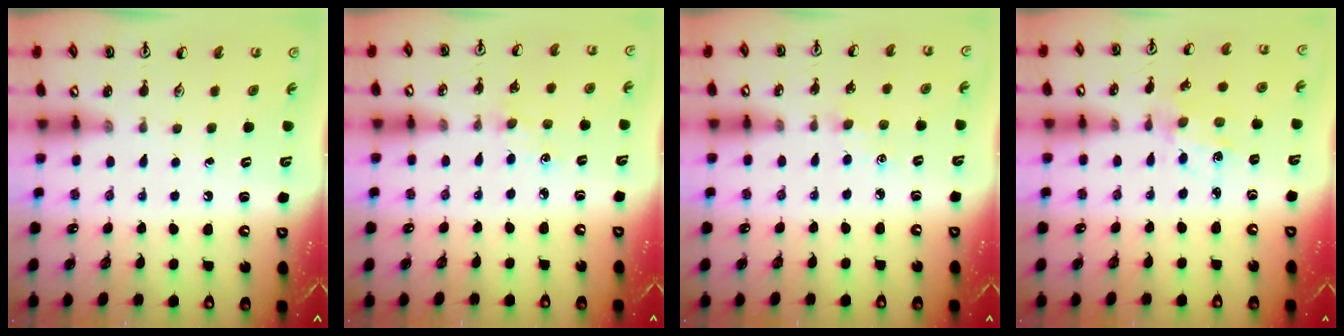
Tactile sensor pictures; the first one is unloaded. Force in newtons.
{"total": 3.6, "press": 3.6, "slide": 0.6}
{"total": 2.5, "press": 2.5, "slide": 0.2}
{"total": 2.0, "press": 2.0, "slide": 0.5}